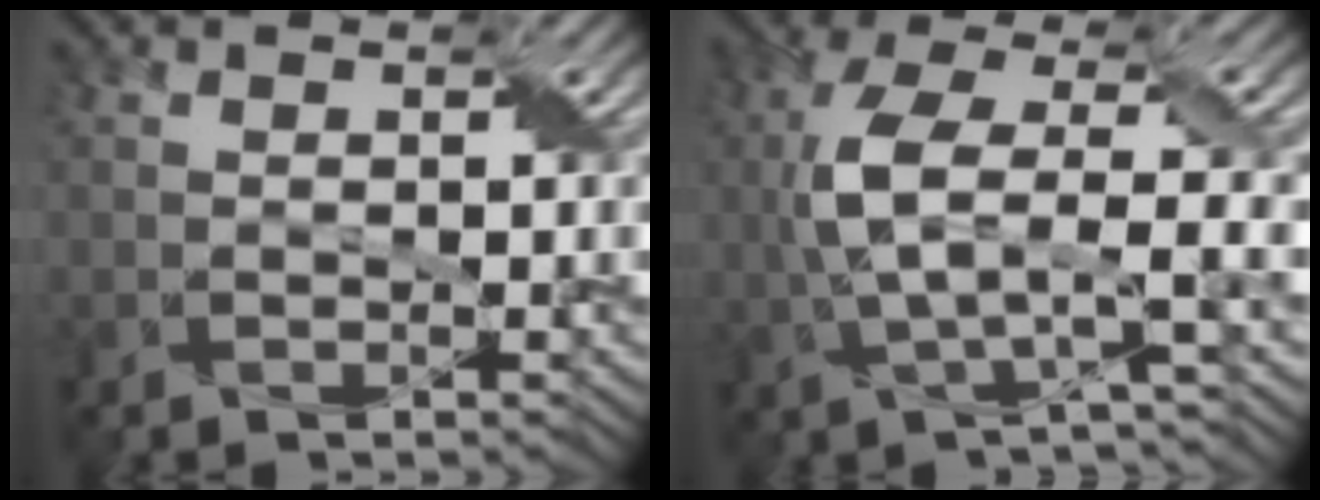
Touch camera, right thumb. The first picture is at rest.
{"total": 7.8, "force": [0.0, 2.5, 7.4], "torque": [-0.160, 0.016, -0.005]}